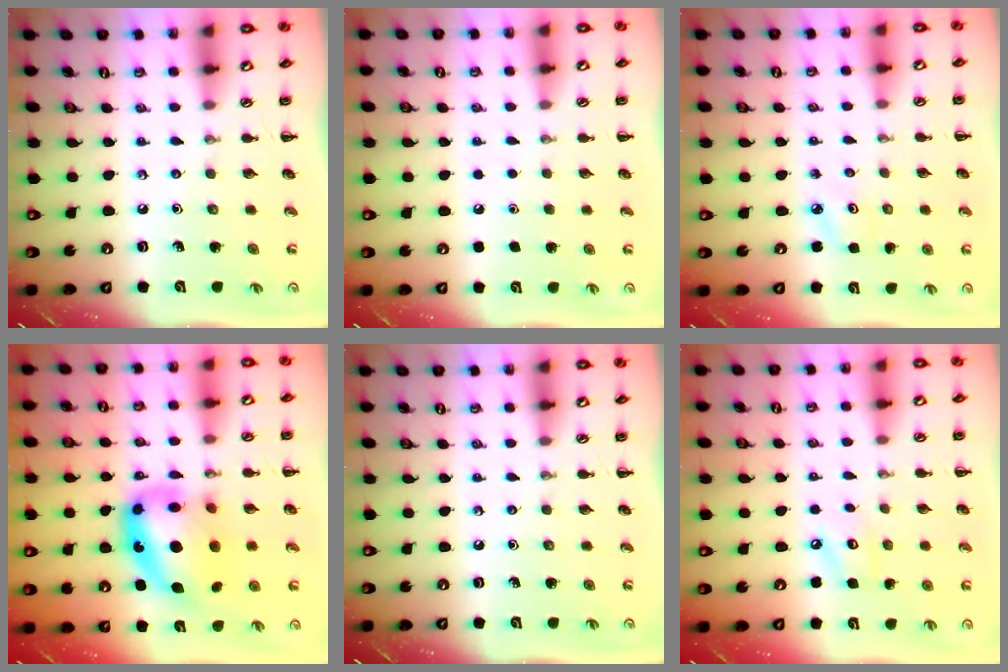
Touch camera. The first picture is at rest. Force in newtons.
{"total": 1.8, "press": 1.8, "slide": 0.1}
{"total": 2.3, "press": 2.2, "slide": 0.5}
{"total": 16.0, "press": 15.5, "slide": 3.9}
{"total": 0.0}
{"total": 4.7, "press": 4.7, "slide": 0.7}